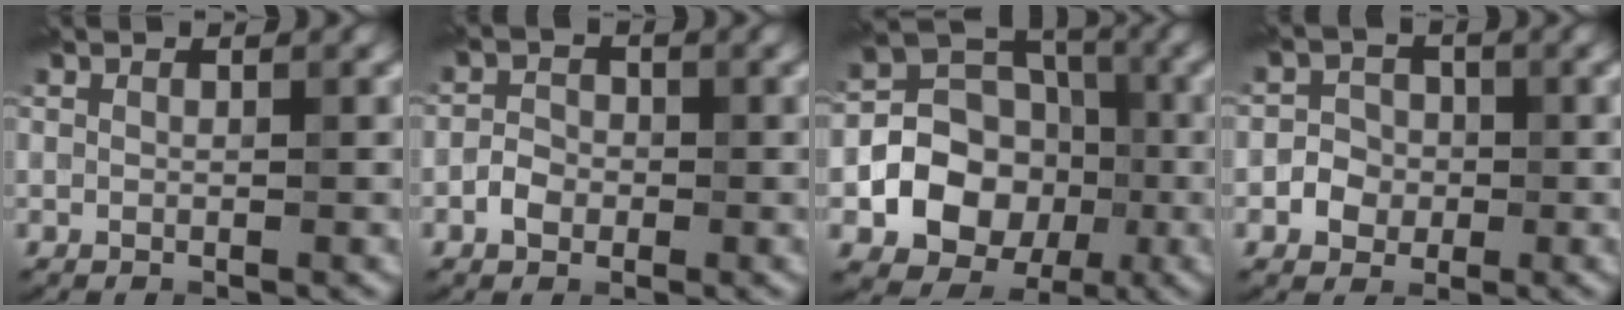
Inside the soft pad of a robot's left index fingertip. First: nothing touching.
{"total": 2.0, "force": [-0.8, 1.6, 1.0], "torque": [-0.014, 0.004, -0.021]}
{"total": 8.7, "force": [-2.1, 7.1, 4.5], "torque": [-0.068, -0.003, -0.050]}
{"total": 2.5, "force": [-0.7, 2.3, 0.8], "torque": [0.003, 0.001, -0.021]}